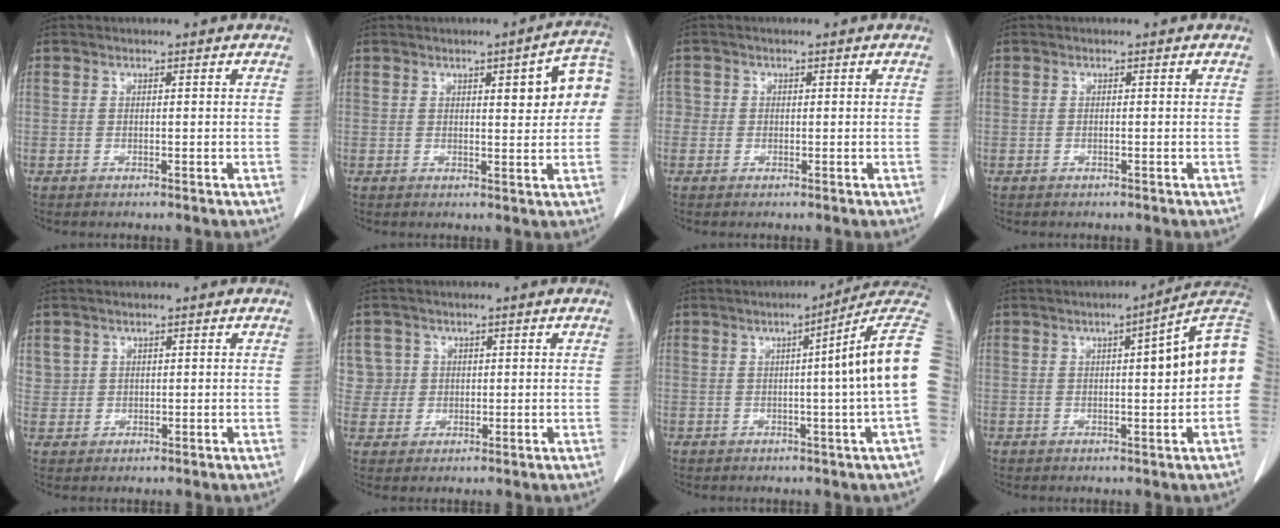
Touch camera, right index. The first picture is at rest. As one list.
[{"total": 8.0, "force": [1.7, 1.8, 7.6], "torque": [-0.093, 0.019, 0.017]}, {"total": 1.6, "force": [0.0, 1.6, 0.3], "torque": [0.007, 0.004, -0.003]}, {"total": 0.0}, {"total": 2.6, "force": [1.3, 2.2, 0.3], "torque": [0.008, 0.005, 0.024]}, {"total": 4.3, "force": [1.3, 4.1, -0.3], "torque": [0.025, 0.008, 0.026]}, {"total": 11.9, "force": [1.4, -2.0, 11.7], "torque": [-0.135, 0.017, 0.007]}, {"total": 10.6, "force": [1.1, 0.7, 10.5], "torque": [-0.135, 0.026, 0.006]}]